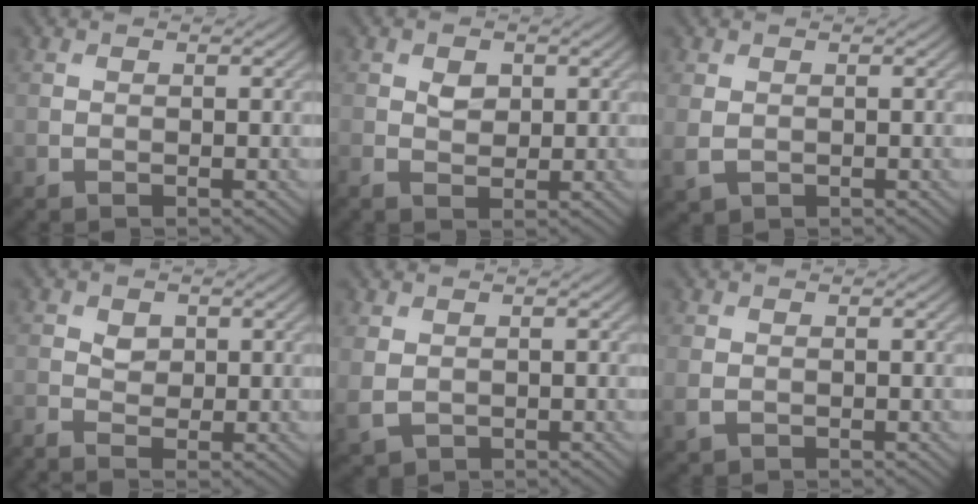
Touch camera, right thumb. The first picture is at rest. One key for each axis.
{"total": 2.1, "fx": 0.6, "fy": 1.6, "fz": 1.3, "tx": -0.027, "ty": -0.003, "tz": 0.009}
{"total": 2.3, "fx": 0.0, "fy": 1.8, "fz": 1.5, "tx": -0.046, "ty": -0.007, "tz": 0.003}
{"total": 1.5, "fx": -0.3, "fy": 1.1, "fz": 1.0, "tx": -0.025, "ty": 0.004, "tz": -0.011}
{"total": 2.6, "fx": 0.2, "fy": 2.0, "fz": 1.6, "tx": -0.052, "ty": -0.009, "tz": 0.008}
{"total": 1.8, "fx": -0.4, "fy": 1.4, "fz": 1.1, "tx": -0.036, "ty": -0.007, "tz": -0.005}